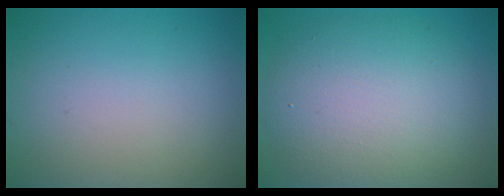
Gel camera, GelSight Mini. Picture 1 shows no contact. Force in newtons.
{"total": 8.4, "press": 8.3, "slide": 0.7}